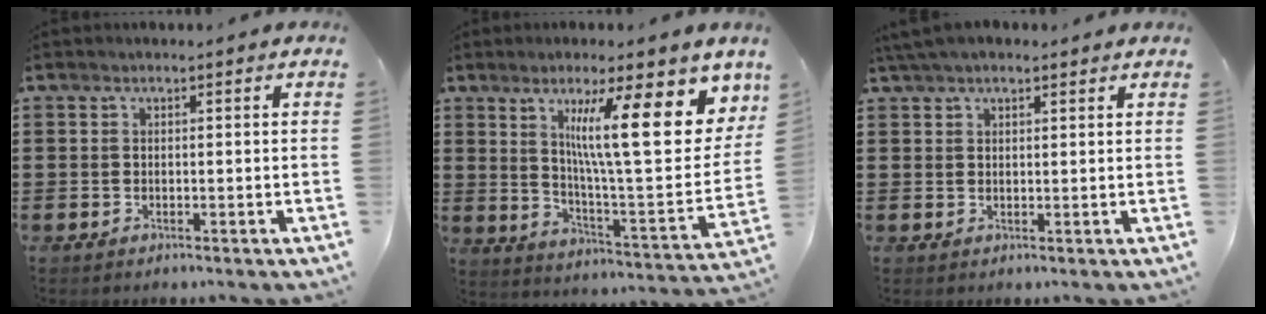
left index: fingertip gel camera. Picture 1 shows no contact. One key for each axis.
{"total": 16.3, "fx": 7.8, "fy": 3.3, "fz": 13.9, "tx": -0.236, "ty": -0.033, "tz": 0.122}
{"total": 3.6, "fx": 3.0, "fy": 1.2, "fz": 1.5, "tx": -0.037, "ty": 0.001, "tz": 0.058}